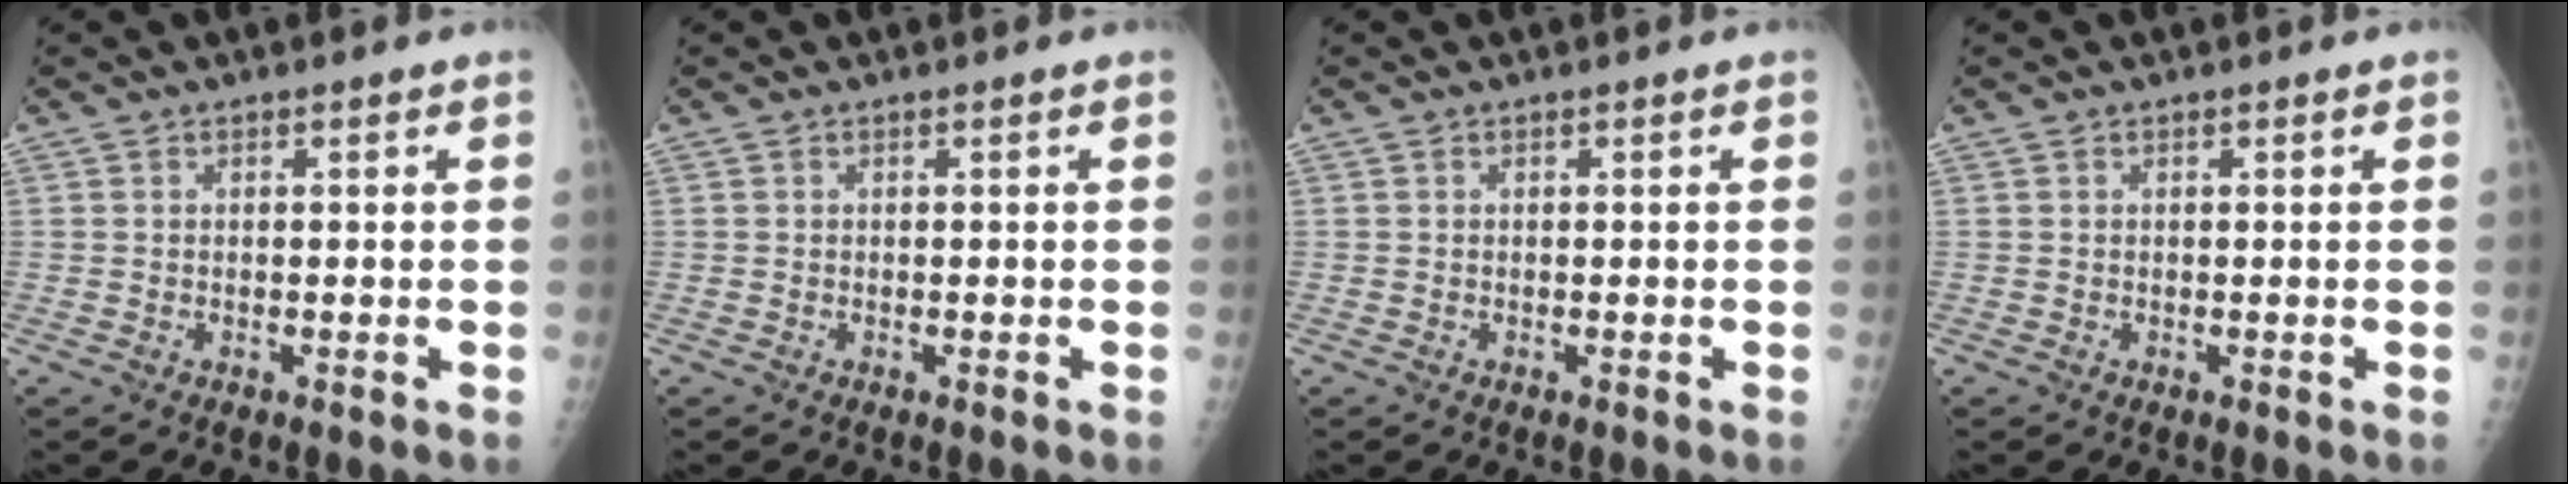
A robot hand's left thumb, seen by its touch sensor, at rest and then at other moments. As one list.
[{"total": 0.0}, {"total": 0.0}, {"total": 0.0}]